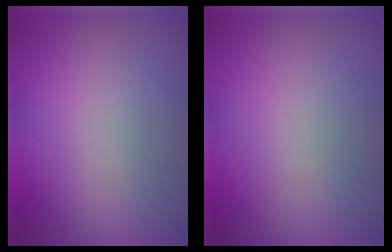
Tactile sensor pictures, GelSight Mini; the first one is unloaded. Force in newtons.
{"total": 0.0}